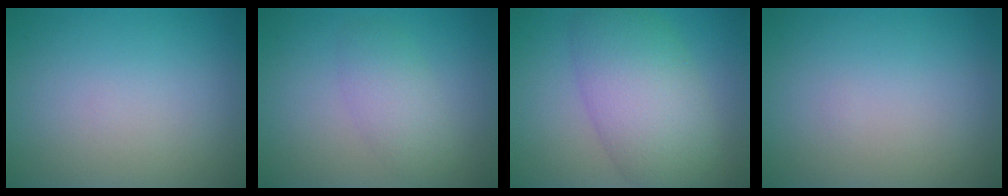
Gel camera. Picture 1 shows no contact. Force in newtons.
{"total": 2.7, "press": 2.7, "slide": 0.3}
{"total": 8.0, "press": 8.0, "slide": 0.2}
{"total": 0.0}